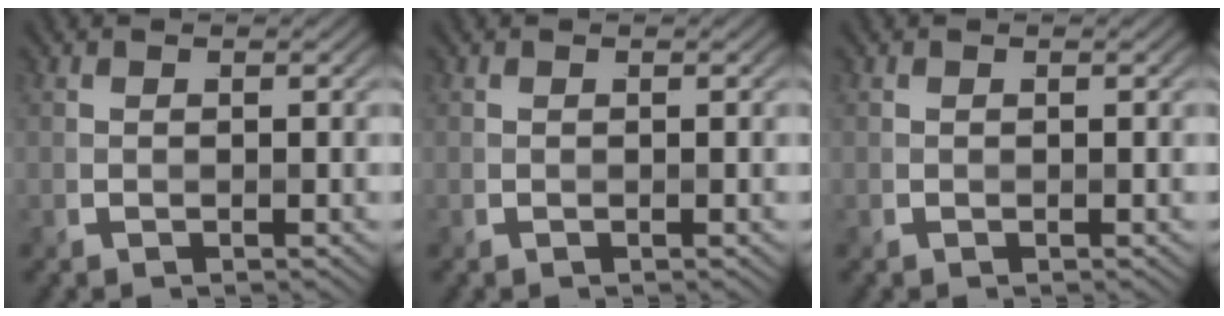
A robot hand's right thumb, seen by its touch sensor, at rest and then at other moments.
{"total": 0.0}
{"total": 0.0}